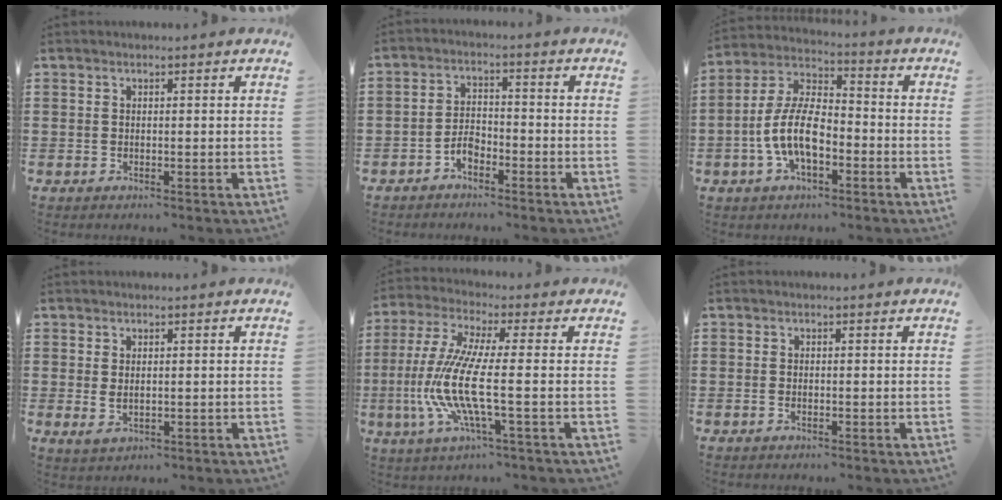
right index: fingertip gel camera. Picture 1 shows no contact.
{"total": 3.1, "force": [-2.2, 1.5, 1.5], "torque": [-0.039, 0.000, -0.046]}
{"total": 9.7, "force": [-3.1, 4.6, 7.9], "torque": [-0.188, -0.001, -0.065]}
{"total": 1.7, "force": [0.4, 0.9, 1.4], "torque": [-0.037, -0.001, 0.005]}
{"total": 10.6, "force": [-2.3, 1.3, 10.3], "torque": [-0.249, -0.027, -0.058]}
{"total": 0.6, "force": [-0.4, 0.0, 0.5], "torque": [-0.011, -0.008, -0.005]}